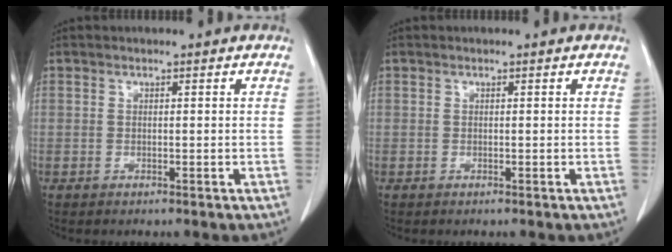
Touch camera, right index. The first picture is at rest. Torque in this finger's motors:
{"motor_torque": [0.00, 0.00, 0.00, 0.00]}